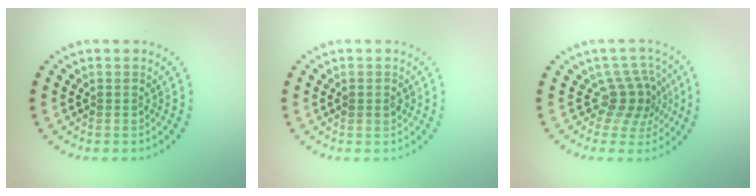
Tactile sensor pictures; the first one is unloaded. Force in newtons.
{"total": 1.1, "press": 1.0, "slide": 0.2}
{"total": 3.3, "press": 2.3, "slide": 2.4}